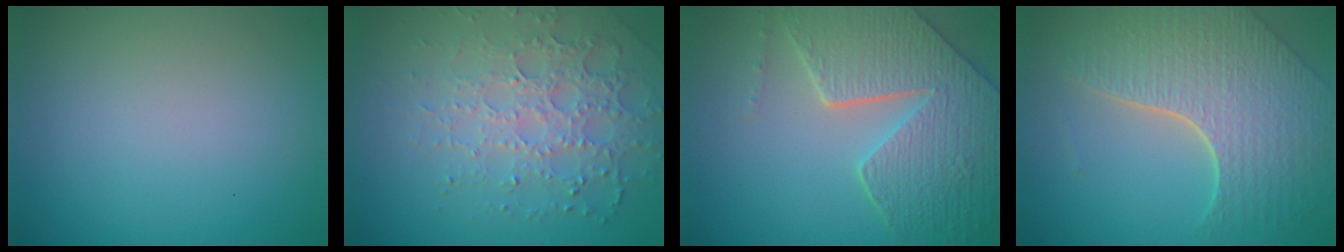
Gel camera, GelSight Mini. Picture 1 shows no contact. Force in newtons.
{"total": 4.9, "press": 4.3, "slide": 2.3}
{"total": 8.3, "press": 6.1, "slide": 5.7}
{"total": 7.7, "press": 5.5, "slide": 5.4}